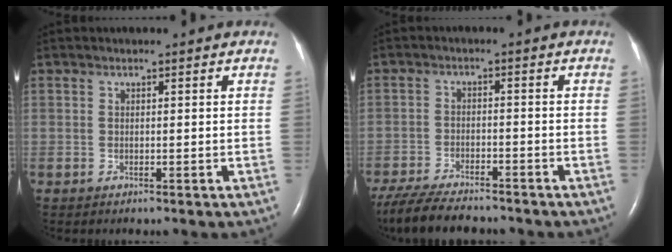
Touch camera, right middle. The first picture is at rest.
{"total": 11.6, "force": [-10.0, 2.3, 5.4], "torque": [-0.097, -0.022, -0.160]}